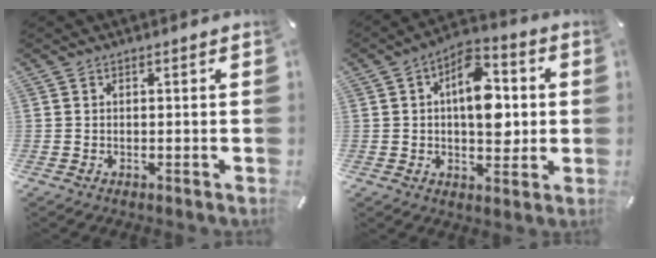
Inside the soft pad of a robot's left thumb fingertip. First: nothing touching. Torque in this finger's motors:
{"motor_torque": [1.91, 2.08, 1.02, -0.88, 0.40]}